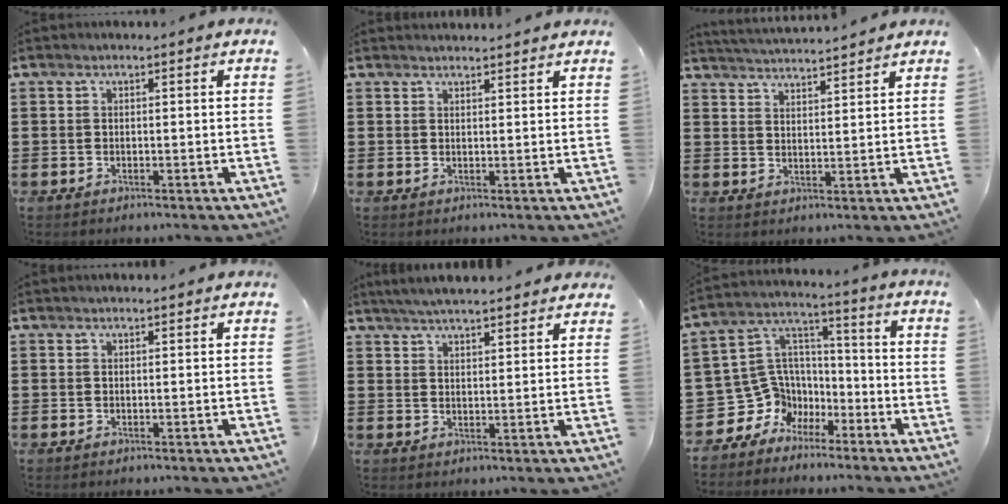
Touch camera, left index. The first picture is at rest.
{"total": 1.5, "force": [1.5, 0.0, 0.0], "torque": [-0.005, 0.000, 0.029]}
{"total": 3.2, "force": [3.1, -0.6, -0.1], "torque": [-0.011, -0.019, 0.054]}
{"total": 0.8, "force": [0.8, 0.0, 0.1], "torque": [-0.004, -0.001, 0.016]}
{"total": 4.3, "force": [4.1, -0.1, 1.1], "torque": [-0.034, -0.012, 0.075]}
{"total": 7.6, "force": [-3.6, 6.7, 0.6], "torque": [-0.060, -0.007, -0.069]}